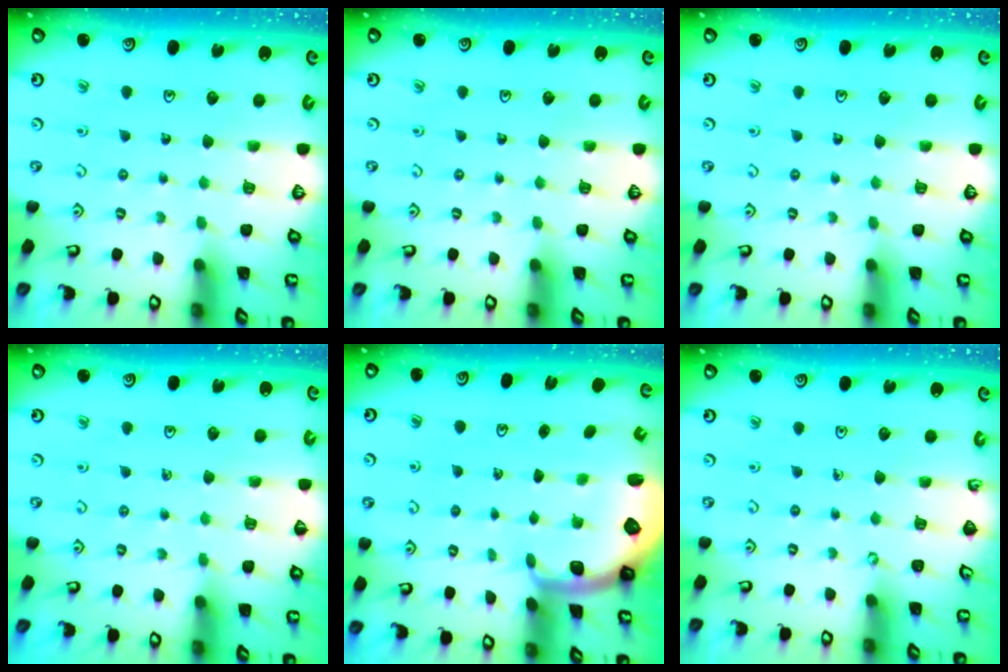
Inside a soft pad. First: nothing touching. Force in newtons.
{"total": 0.0}
{"total": 0.0}
{"total": 3.1, "press": 3.0, "slide": 0.4}
{"total": 1.7, "press": 1.6, "slide": 0.4}
{"total": 0.0}